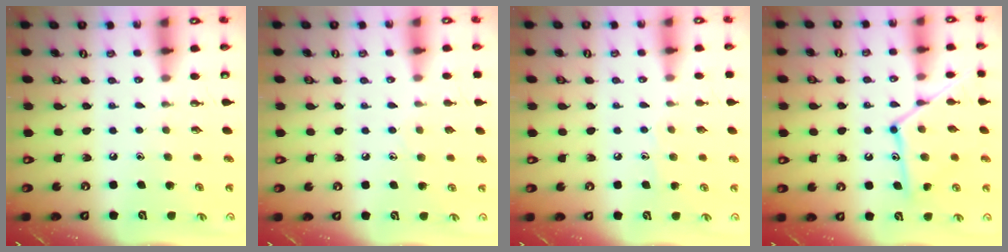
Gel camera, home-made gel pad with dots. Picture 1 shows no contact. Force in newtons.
{"total": 6.1, "press": 6.1, "slide": 0.7}
{"total": 6.2, "press": 6.2, "slide": 0.7}
{"total": 14.5, "press": 14.4, "slide": 1.0}